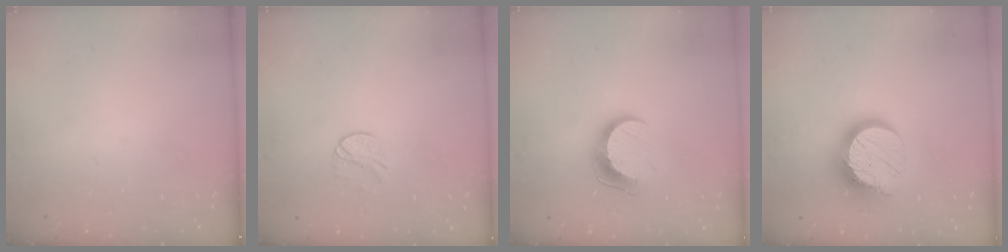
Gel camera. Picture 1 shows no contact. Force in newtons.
{"total": 6.6, "press": 6.6, "slide": 0.5}
{"total": 10.5, "press": 10.5, "slide": 0.3}
{"total": 14.0, "press": 14.0, "slide": 0.9}